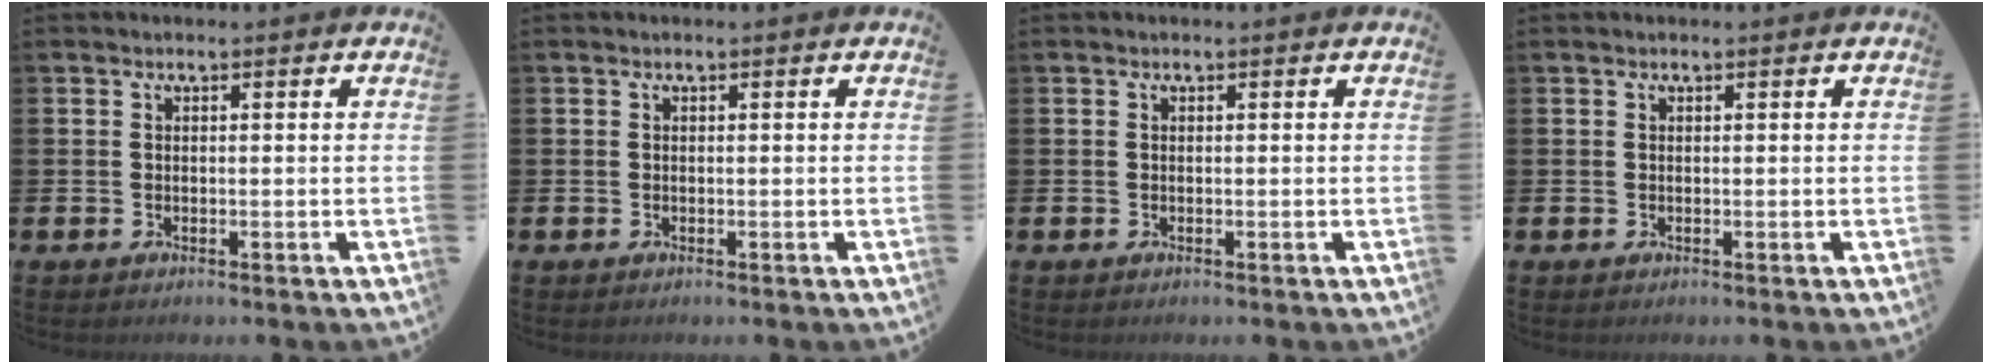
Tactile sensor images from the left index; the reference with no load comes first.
{"total": 0.0}
{"total": 0.0}
{"total": 0.0}